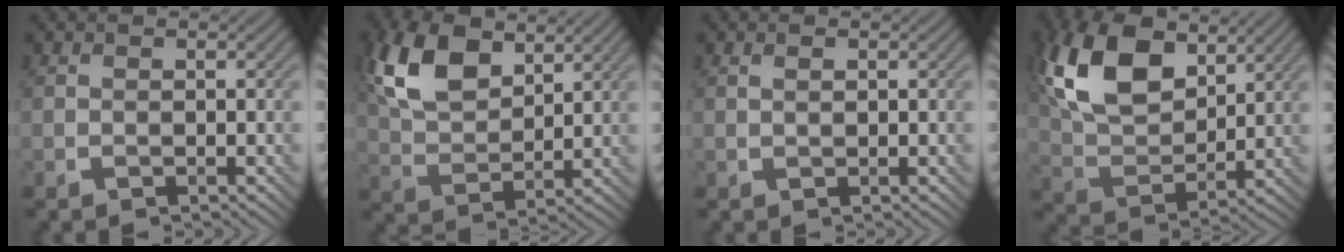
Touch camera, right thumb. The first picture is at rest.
{"total": 10.0, "force": [5.1, 5.4, 6.7], "torque": [-0.164, 0.012, 0.103]}
{"total": 0.8, "force": [0.4, 0.3, 0.7], "torque": [-0.014, 0.000, 0.007]}
{"total": 13.8, "force": [6.5, 7.5, 9.6], "torque": [-0.223, 0.020, 0.121]}